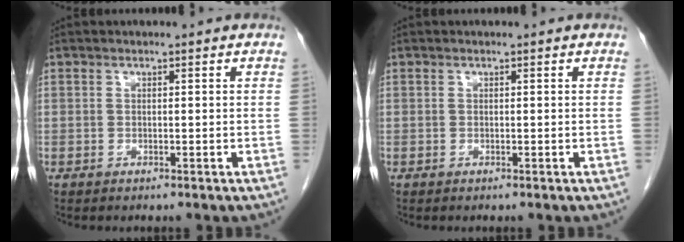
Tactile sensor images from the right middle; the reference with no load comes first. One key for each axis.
{"total": 0.0}